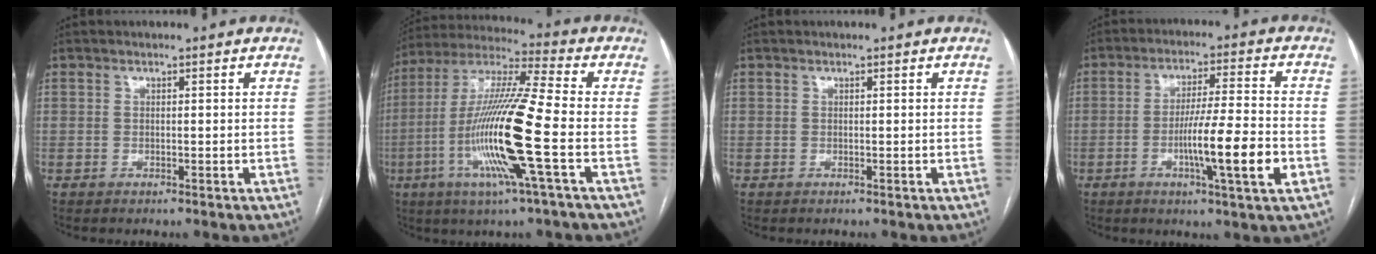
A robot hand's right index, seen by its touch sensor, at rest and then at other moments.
{"total": 17.7, "force": [-4.7, -0.4, 17.1], "torque": [-0.345, -0.013, -0.097]}
{"total": 0.0}
{"total": 11.3, "force": [-3.3, -0.3, 10.8], "torque": [-0.185, -0.007, -0.057]}